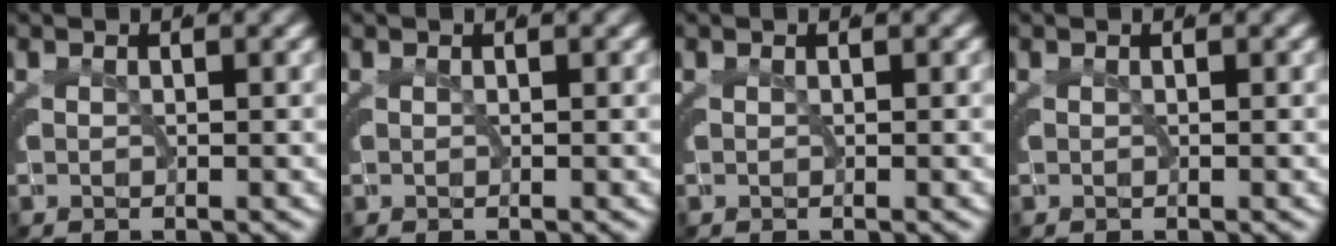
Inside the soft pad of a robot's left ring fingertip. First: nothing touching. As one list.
[{"total": 0.0}, {"total": 0.0}, {"total": 0.0}]